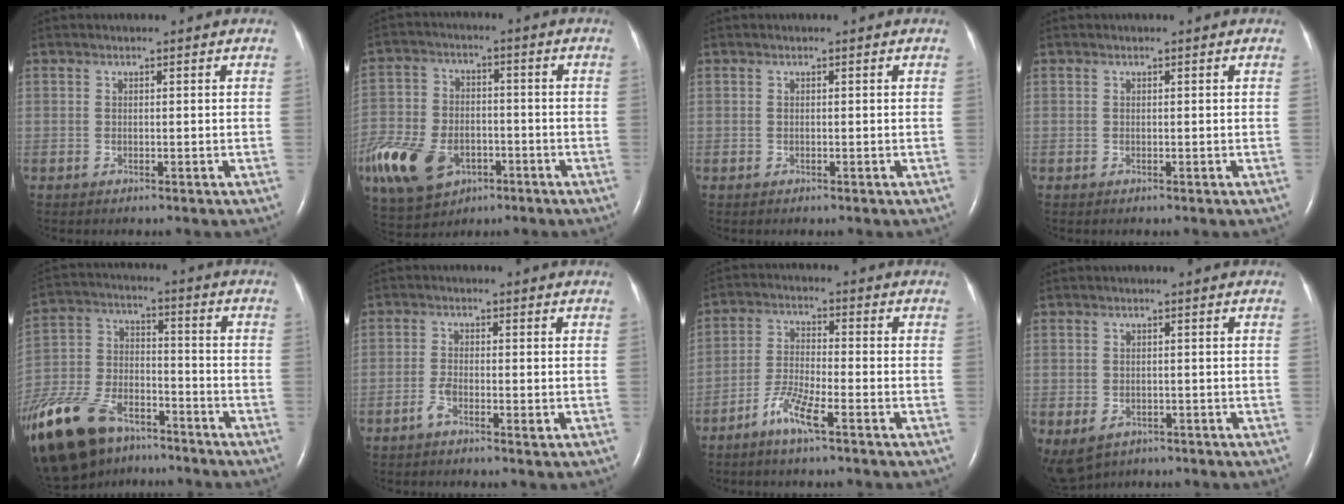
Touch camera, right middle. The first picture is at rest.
{"total": 25.2, "force": [-11.6, 16.9, 14.7], "torque": [-0.427, -0.026, -0.202]}
{"total": 0.0}
{"total": 0.0}
{"total": 22.7, "force": [-16.1, 10.8, 11.7], "torque": [-0.326, -0.021, -0.289]}
{"total": 2.3, "force": [-1.2, 0.5, 1.9], "torque": [-0.042, -0.001, -0.026]}
{"total": 6.0, "force": [-3.8, 0.5, 4.6], "torque": [-0.100, -0.006, -0.078]}
{"total": 6.5, "force": [-3.3, 4.8, 2.8], "torque": [-0.067, -0.001, -0.040]}